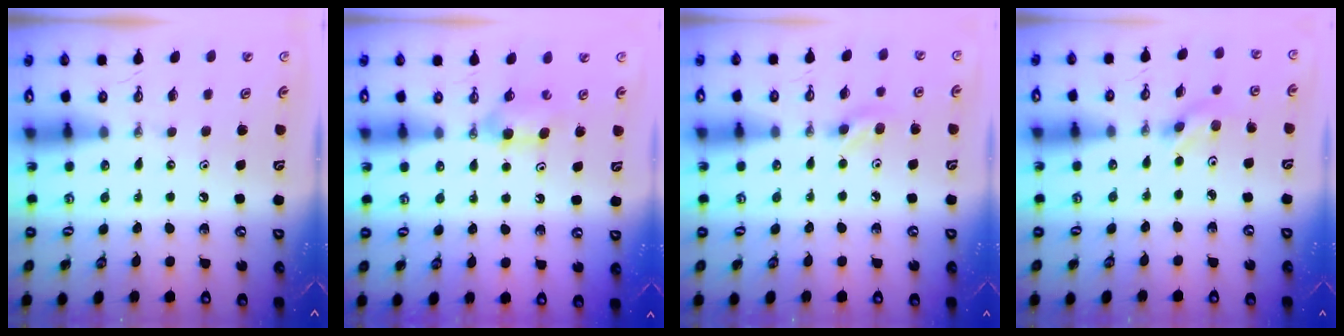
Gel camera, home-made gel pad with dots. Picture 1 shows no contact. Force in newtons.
{"total": 5.9, "press": 2.9, "slide": 5.2}
{"total": 5.7, "press": 5.4, "slide": 1.7}
{"total": 2.6, "press": 2.4, "slide": 0.8}